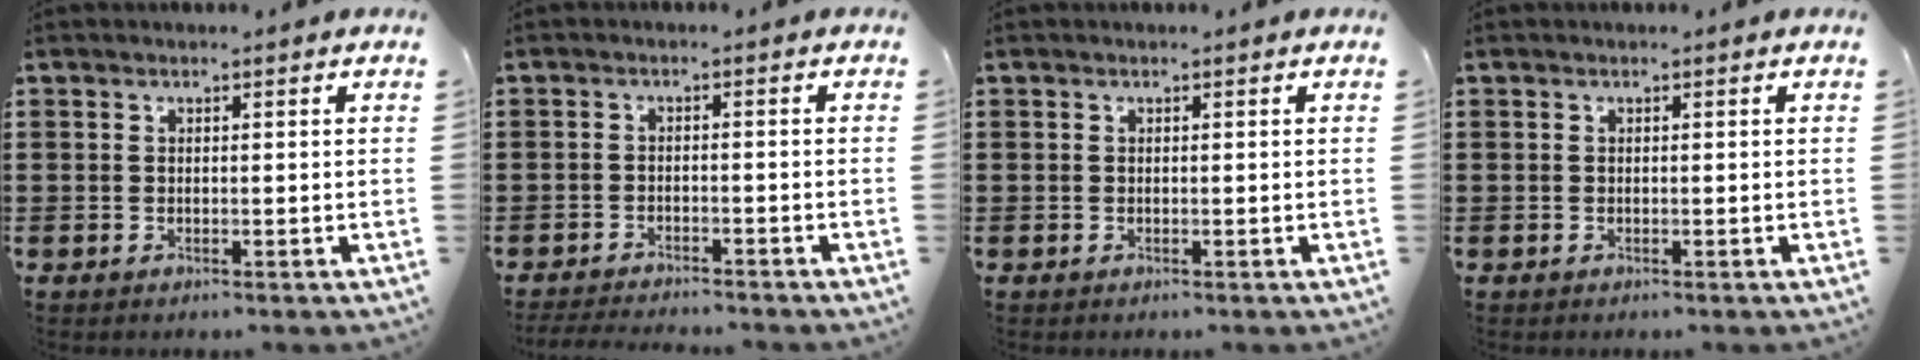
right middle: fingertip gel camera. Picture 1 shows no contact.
{"total": 2.5, "force": [-2.5, 0.1, 0.3], "torque": [-0.014, -0.003, -0.055]}
{"total": 0.0}
{"total": 0.0}